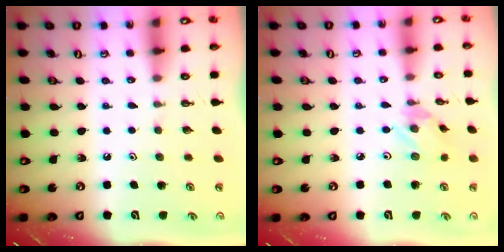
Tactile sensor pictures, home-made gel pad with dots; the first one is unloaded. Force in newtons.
{"total": 2.1, "press": 2.1, "slide": 0.1}